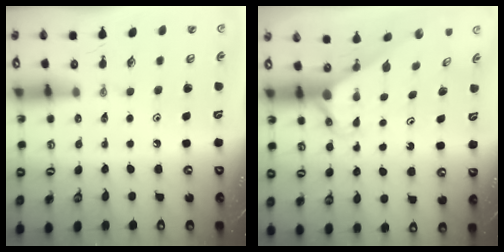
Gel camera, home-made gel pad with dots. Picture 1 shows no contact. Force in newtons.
{"total": 2.7, "press": 2.7, "slide": 0.0}